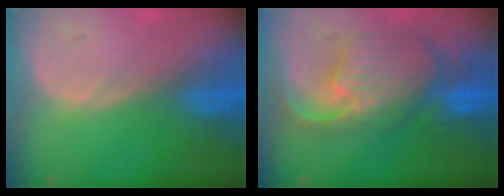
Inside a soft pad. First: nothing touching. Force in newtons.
{"total": 10.6, "press": 9.5, "slide": 4.8}